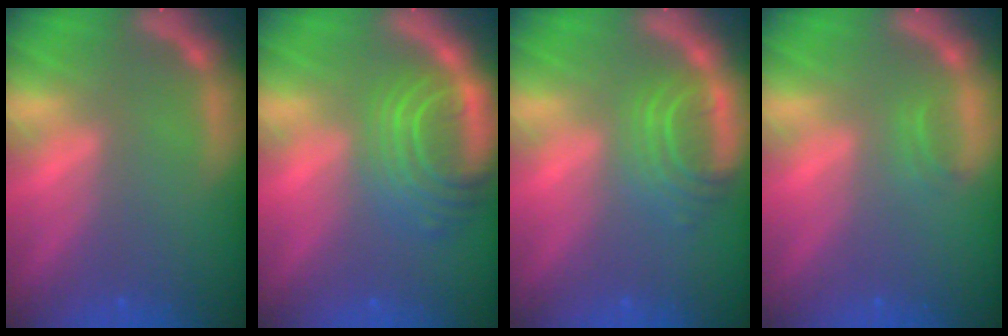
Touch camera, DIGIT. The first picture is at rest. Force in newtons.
{"total": 7.5}
{"total": 4.5}
{"total": 0.9}